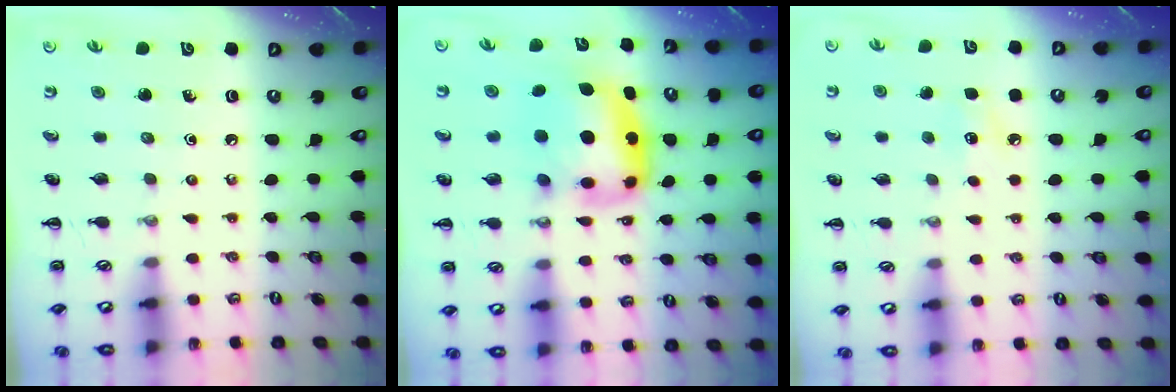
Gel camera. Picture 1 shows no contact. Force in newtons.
{"total": 8.9, "press": 8.6, "slide": 2.5}
{"total": 7.1, "press": 6.9, "slide": 1.9}